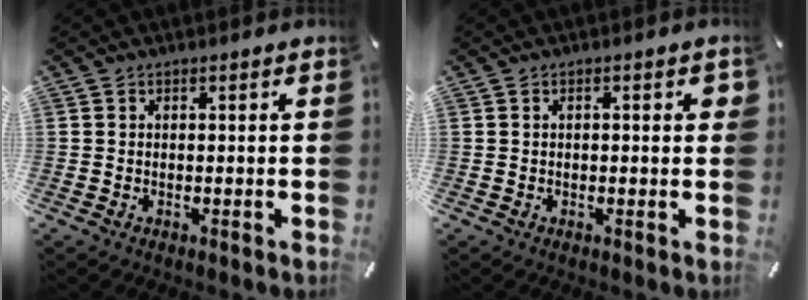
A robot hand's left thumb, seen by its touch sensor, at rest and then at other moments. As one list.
[{"total": 1.8, "force": [0.1, 0.8, 1.6], "torque": [-0.025, 0.002, -0.001]}]